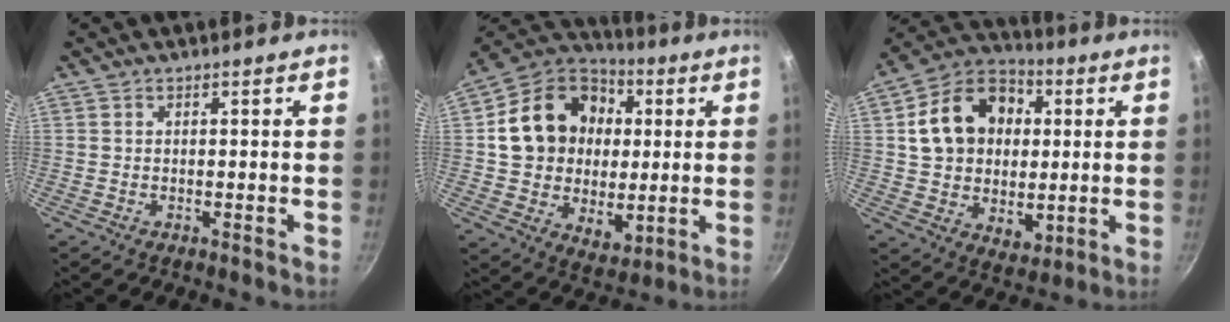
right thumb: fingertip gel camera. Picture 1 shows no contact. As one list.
[{"total": 21.7, "force": [3.2, 17.5, 12.5], "torque": [-0.174, 0.007, 0.054]}, {"total": 19.3, "force": [3.3, 15.2, 11.5], "torque": [-0.159, 0.012, 0.056]}]